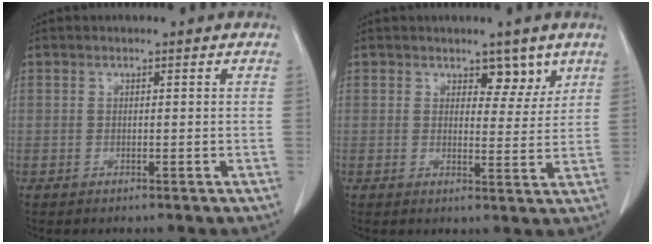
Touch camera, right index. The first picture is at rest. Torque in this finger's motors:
{"motor_torque": [0.09, 0.05, 0.06, 0.01]}